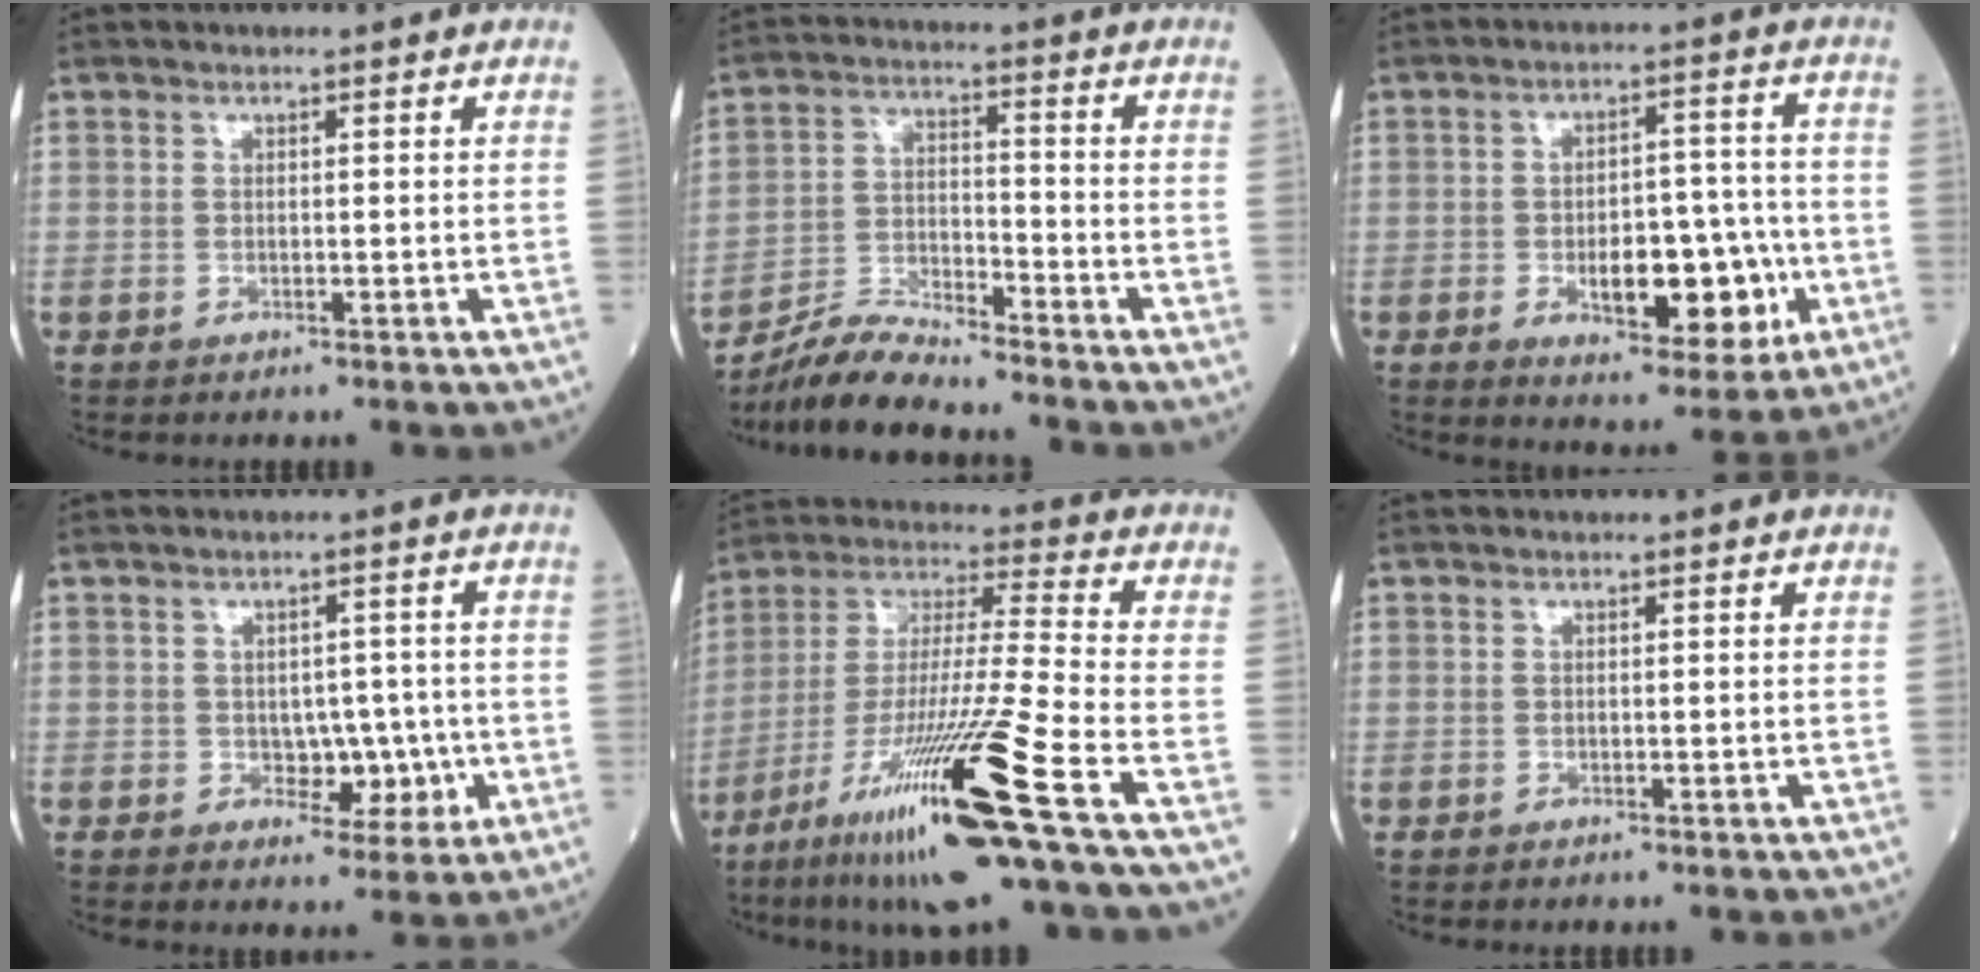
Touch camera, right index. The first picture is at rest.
{"total": 9.2, "force": [-8.8, 0.0, 2.7], "torque": [-0.062, -0.004, -0.168]}
{"total": 11.9, "force": [-3.3, 5.1, 10.2], "torque": [-0.139, 0.010, -0.040]}
{"total": 5.1, "force": [-0.9, 3.3, 3.8], "torque": [-0.038, 0.008, -0.004]}
{"total": 21.0, "force": [-11.3, -1.2, 17.6], "torque": [-0.338, -0.047, -0.209]}
{"total": 0.0}